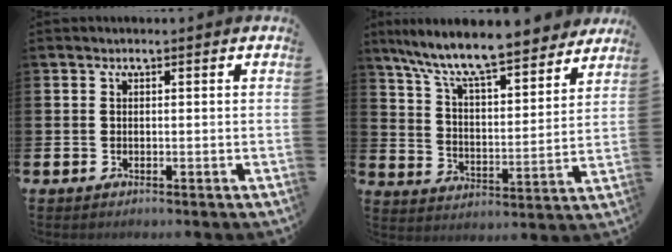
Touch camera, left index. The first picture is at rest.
{"total": 10.5, "force": [9.6, 1.4, 3.9], "torque": [-0.110, -0.068, 0.163]}